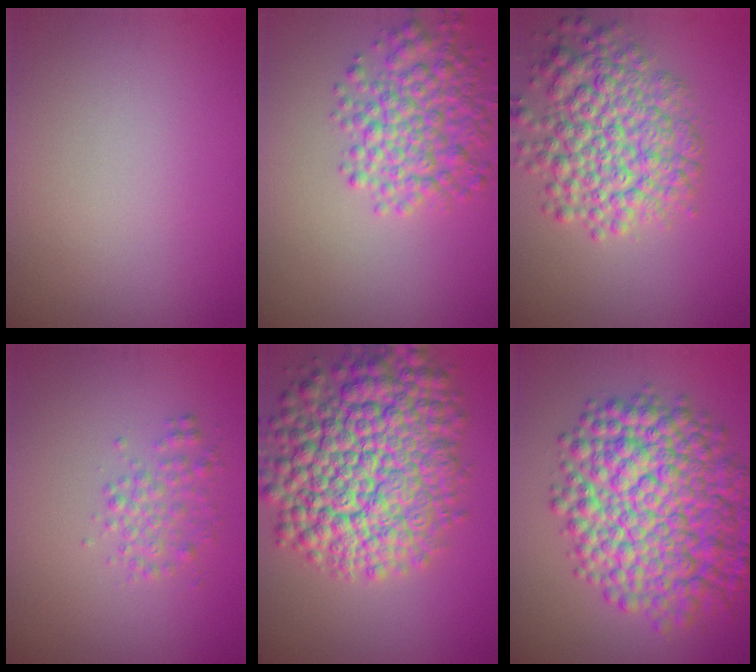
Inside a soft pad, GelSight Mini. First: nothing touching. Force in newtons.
{"total": 5.0, "press": 5.0, "slide": 0.1}
{"total": 7.0, "press": 7.0, "slide": 0.3}
{"total": 2.0, "press": 2.0, "slide": 0.1}
{"total": 12.8, "press": 12.8, "slide": 0.5}
{"total": 11.6, "press": 11.6, "slide": 0.2}